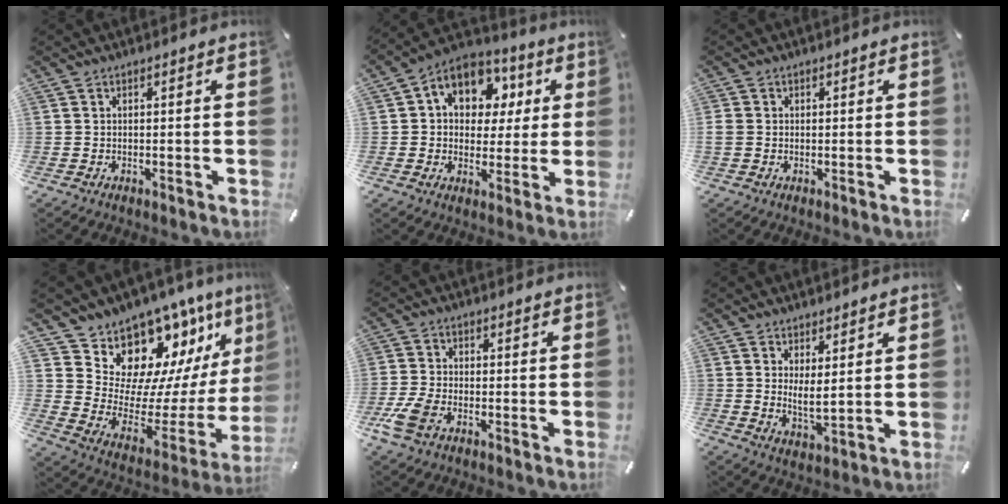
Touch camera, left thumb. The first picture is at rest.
{"total": 11.0, "force": [3.0, 8.9, 5.8], "torque": [-0.093, -0.008, 0.056]}
{"total": 1.2, "force": [0.0, 1.1, 0.6], "torque": [-0.010, 0.003, -0.001]}
{"total": 15.9, "force": [12.7, 8.7, 4.1], "torque": [-0.053, -0.138, 0.228]}
{"total": 6.0, "force": [-3.1, 3.1, 4.1], "torque": [-0.108, -0.003, -0.062]}
{"total": 4.1, "force": [2.7, 1.3, 2.8], "torque": [-0.045, -0.020, 0.048]}